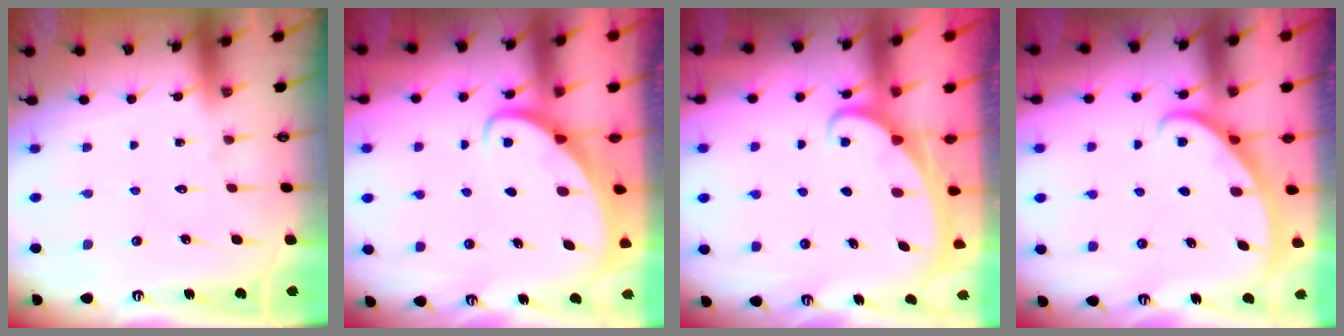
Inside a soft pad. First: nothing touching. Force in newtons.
{"total": 2.4, "press": 2.4, "slide": 0.2}
{"total": 1.8, "press": 1.8, "slide": 0.1}
{"total": 2.8, "press": 2.8, "slide": 0.1}